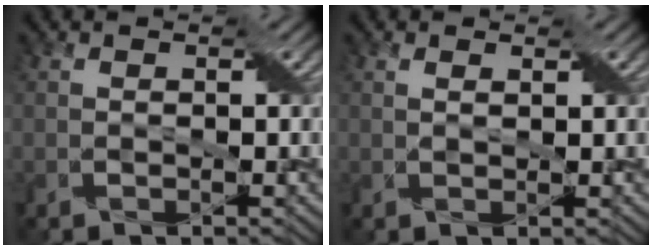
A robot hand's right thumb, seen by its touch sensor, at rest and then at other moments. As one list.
[{"total": 0.8, "force": [0.6, 0.2, 0.5], "torque": [-0.009, -0.002, 0.011]}]